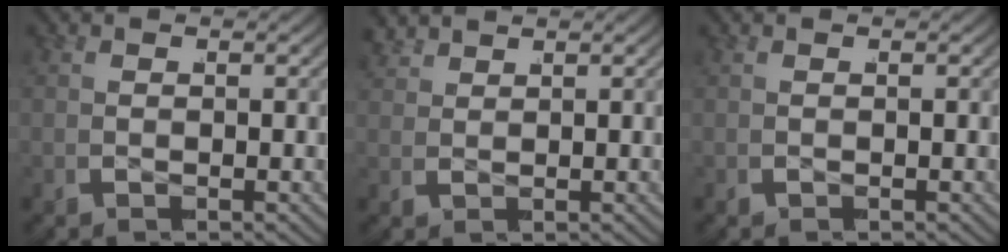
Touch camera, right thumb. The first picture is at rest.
{"total": 1.7, "force": [1.6, -0.3, -0.4], "torque": [0.012, 0.005, 0.030]}
{"total": 0.0}